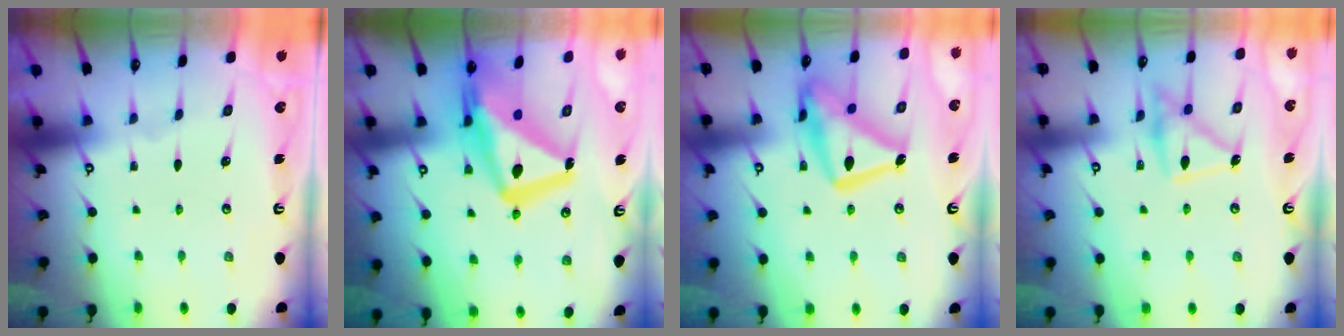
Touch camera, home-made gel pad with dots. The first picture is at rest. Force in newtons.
{"total": 19.9, "press": 19.8, "slide": 2.0}
{"total": 19.6, "press": 19.6, "slide": 1.5}
{"total": 16.7, "press": 16.6, "slide": 1.1}